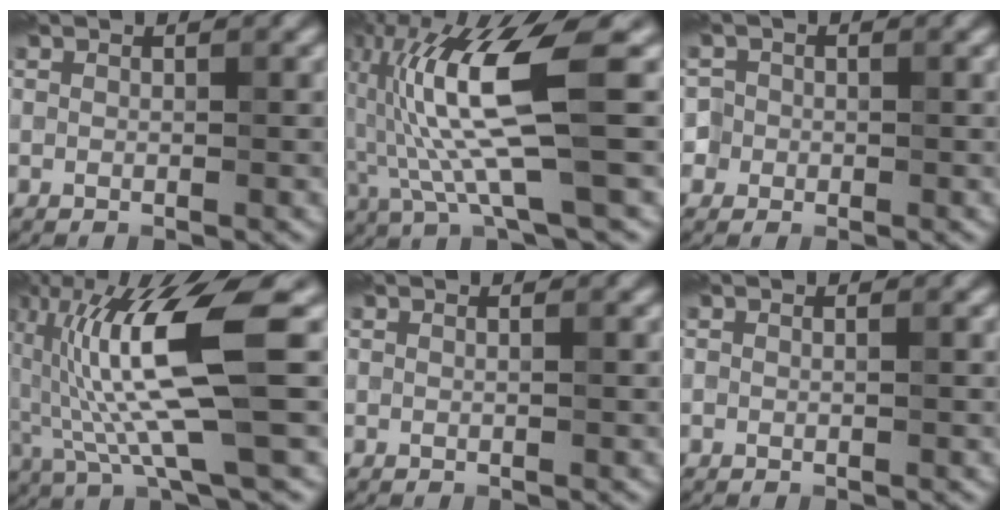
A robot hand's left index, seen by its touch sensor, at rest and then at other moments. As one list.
[{"total": 10.0, "force": [0.2, 1.5, 9.8], "torque": [-0.197, 0.011, 0.006]}, {"total": 2.6, "force": [-1.1, 2.4, -0.1], "torque": [0.026, 0.009, -0.034]}, {"total": 11.1, "force": [0.7, 1.8, 10.9], "torque": [-0.198, 0.006, 0.016]}, {"total": 0.0}, {"total": 0.0}]